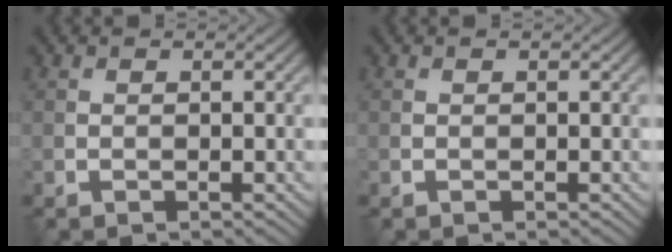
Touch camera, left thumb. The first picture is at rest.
{"total": 0.0}